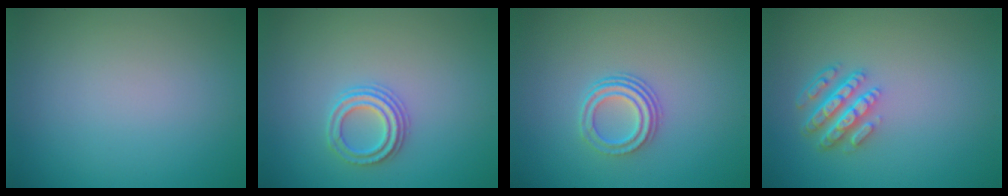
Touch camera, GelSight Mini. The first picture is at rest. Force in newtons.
{"total": 2.3, "press": 2.2, "slide": 0.8}
{"total": 2.9, "press": 2.2, "slide": 1.9}
{"total": 4.5, "press": 3.3, "slide": 3.0}